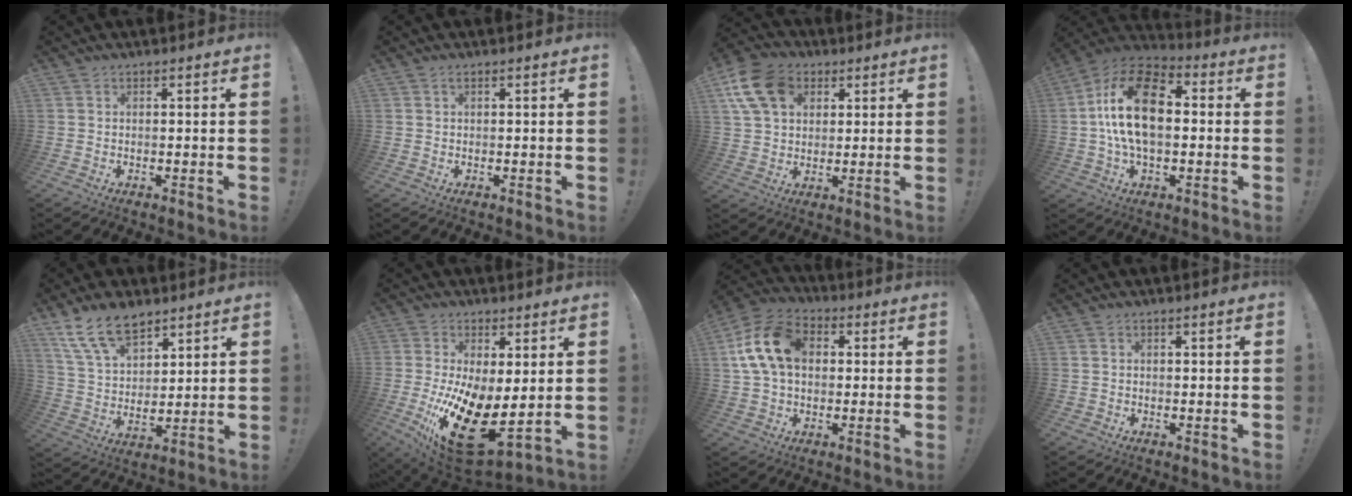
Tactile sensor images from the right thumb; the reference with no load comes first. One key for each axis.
{"total": 0.6, "fx": 0.1, "fy": 0.2, "fz": 0.5, "tx": -0.017, "ty": 0.003, "tz": 0.002}
{"total": 15.1, "fx": 5.7, "fy": 11.0, "fz": 8.5, "tx": -0.156, "ty": -0.014, "tz": 0.114}
{"total": 20.4, "fx": 1.0, "fy": 12.2, "fz": 16.3, "tx": -0.294, "ty": 0.017, "tz": 0.016}
{"total": 14.7, "fx": 10.1, "fy": 7.6, "fz": 7.4, "tx": -0.135, "ty": -0.054, "tz": 0.189}
{"total": 18.7, "fx": -3.6, "fy": 9.1, "fz": 15.9, "tx": -0.271, "ty": -0.008, "tz": -0.042}
{"total": 16.2, "fx": 3.1, "fy": 11.5, "fz": 11.0, "tx": -0.205, "ty": 0.010, "tz": 0.060}
{"total": 0.7, "fx": -0.4, "fy": 0.6, "fz": 0.1, "tx": -0.004, "ty": 0.003, "tz": -0.006}